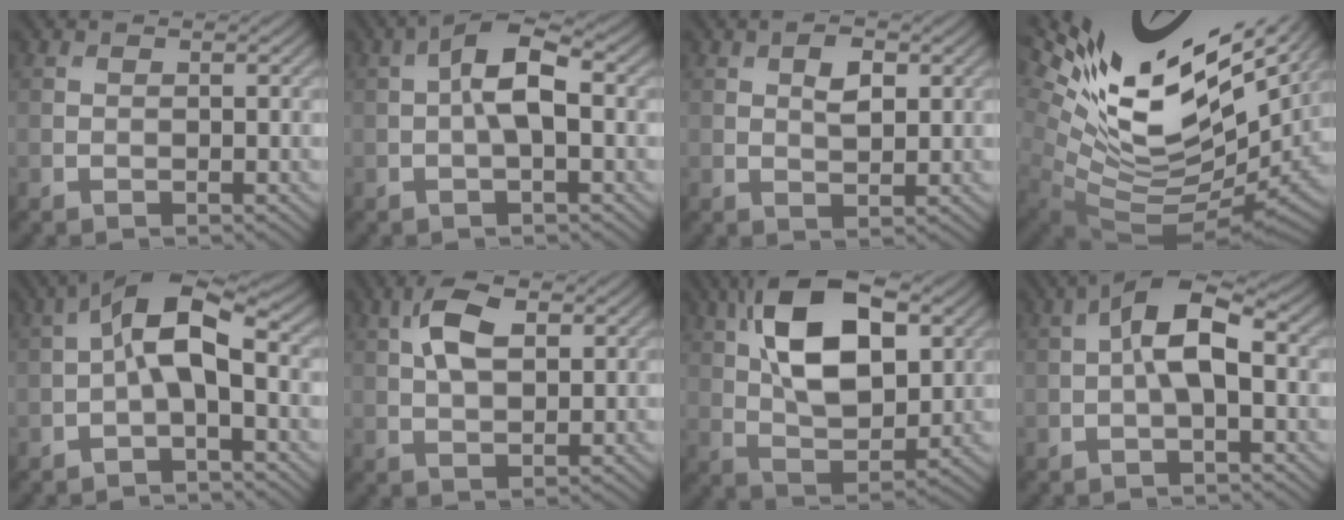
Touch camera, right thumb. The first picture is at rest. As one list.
[{"total": 5.2, "force": [0.2, 2.0, 4.8], "torque": [-0.092, 0.013, -0.004]}, {"total": 3.2, "force": [1.0, 1.7, 2.5], "torque": [-0.046, 0.000, 0.019]}, {"total": 16.1, "force": [7.6, 6.8, 12.5], "torque": [-0.256, -0.005, 0.151]}, {"total": 7.0, "force": [-0.2, 2.7, 6.4], "torque": [-0.121, 0.020, -0.014]}, {"total": 6.5, "force": [2.1, 3.2, 5.2], "torque": [-0.113, 0.009, 0.036]}, {"total": 14.9, "force": [5.2, 7.7, 11.6], "torque": [-0.234, 0.013, 0.094]}, {"total": 6.2, "force": [0.2, 2.5, 5.6], "torque": [-0.110, 0.015, -0.005]}]